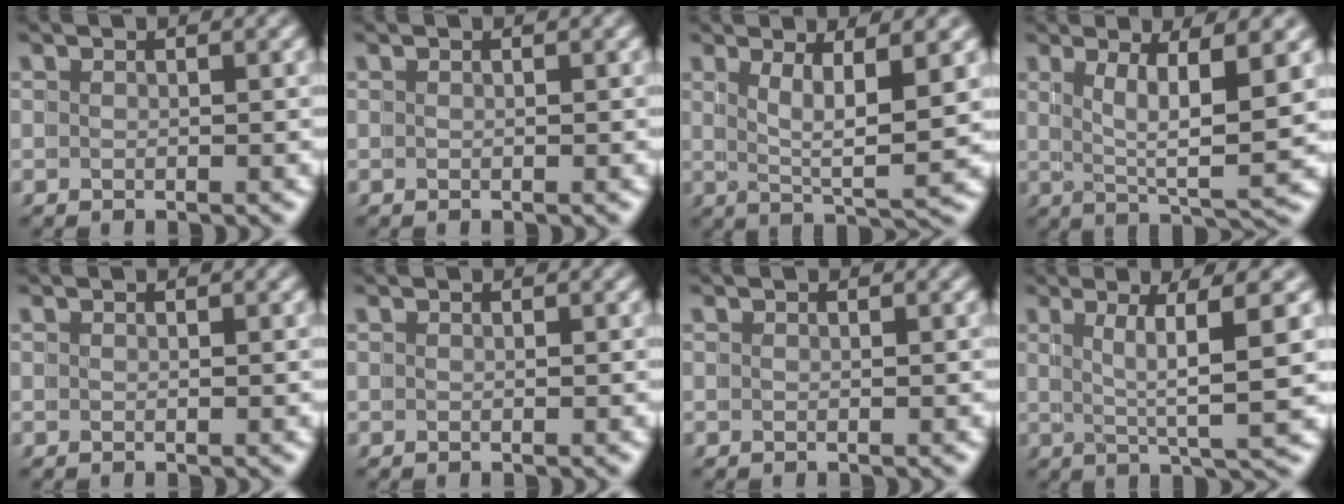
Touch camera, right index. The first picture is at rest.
{"total": 0.0}
{"total": 3.6, "force": [1.2, -1.8, 2.9], "torque": [-0.045, -0.016, 0.033]}
{"total": 4.3, "force": [1.1, -1.3, 4.0], "torque": [-0.062, -0.016, 0.032]}
{"total": 0.5, "force": [0.1, -0.2, -0.4], "torque": [0.004, 0.000, 0.003]}
{"total": 0.0}
{"total": 0.0}
{"total": 3.9, "force": [0.4, -2.5, 2.9], "torque": [-0.037, -0.008, 0.016]}